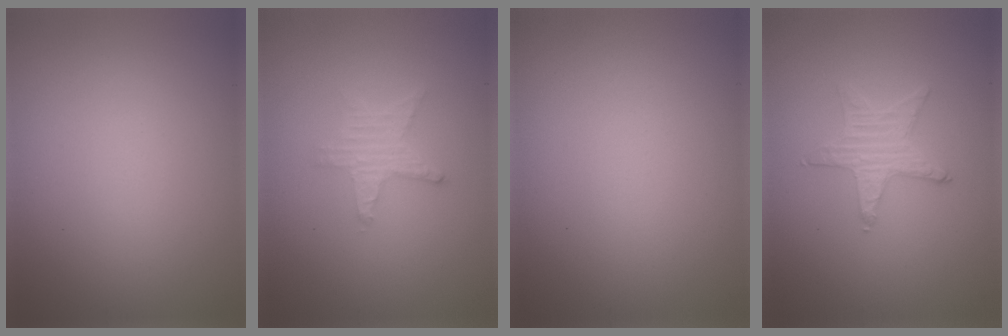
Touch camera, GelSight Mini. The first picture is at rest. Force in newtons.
{"total": 2.3, "press": 2.2, "slide": 0.4}
{"total": 0.0}
{"total": 1.6, "press": 1.6, "slide": 0.2}